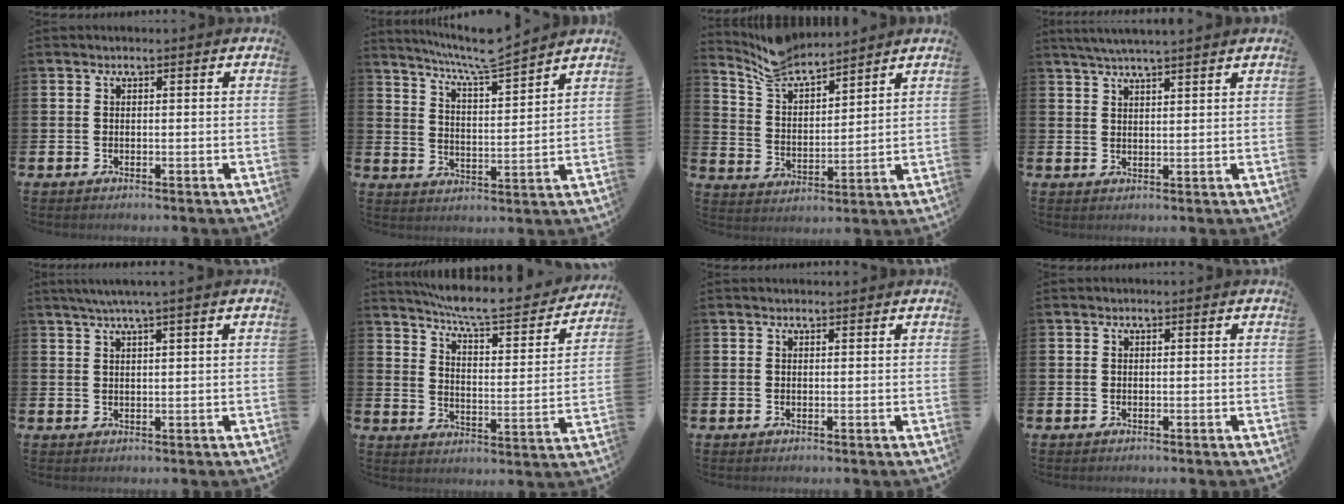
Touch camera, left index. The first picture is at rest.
{"total": 7.4, "force": [7.0, 0.0, 2.3], "torque": [-0.068, -0.045, 0.122]}
{"total": 7.3, "force": [6.9, 1.7, 1.6], "torque": [-0.066, -0.036, 0.125]}
{"total": 3.9, "force": [3.7, -0.4, 1.0], "torque": [-0.036, -0.005, 0.070]}
{"total": 2.9, "force": [2.3, -0.5, 1.8], "torque": [-0.046, 0.004, 0.041]}
{"total": 7.4, "force": [6.9, 0.8, 2.5], "torque": [-0.068, -0.059, 0.113]}
{"total": 0.6, "force": [0.6, 0.1, 0.0], "torque": [0.007, -0.003, 0.011]}
{"total": 0.0}